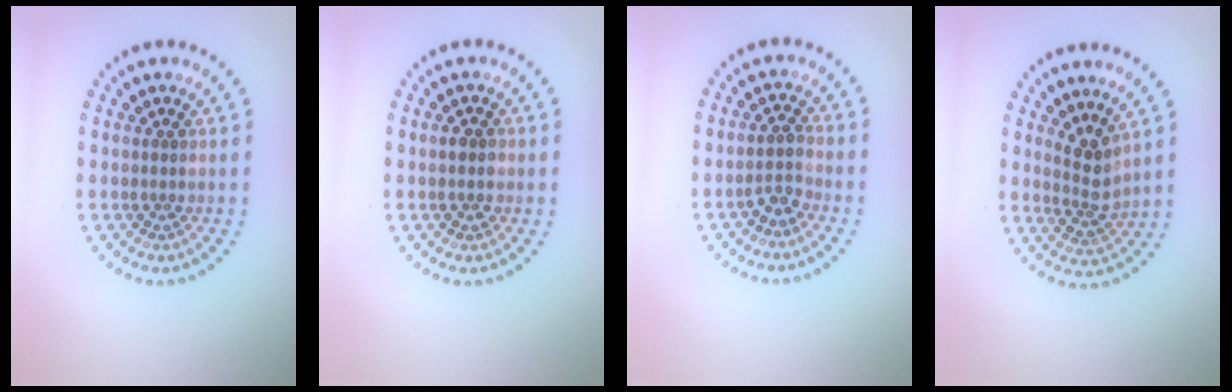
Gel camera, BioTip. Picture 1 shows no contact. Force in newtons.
{"total": 1.4, "press": 1.4, "slide": 0.3}
{"total": 1.6, "press": 1.4, "slide": 0.9}
{"total": 2.7, "press": 2.0, "slide": 1.8}